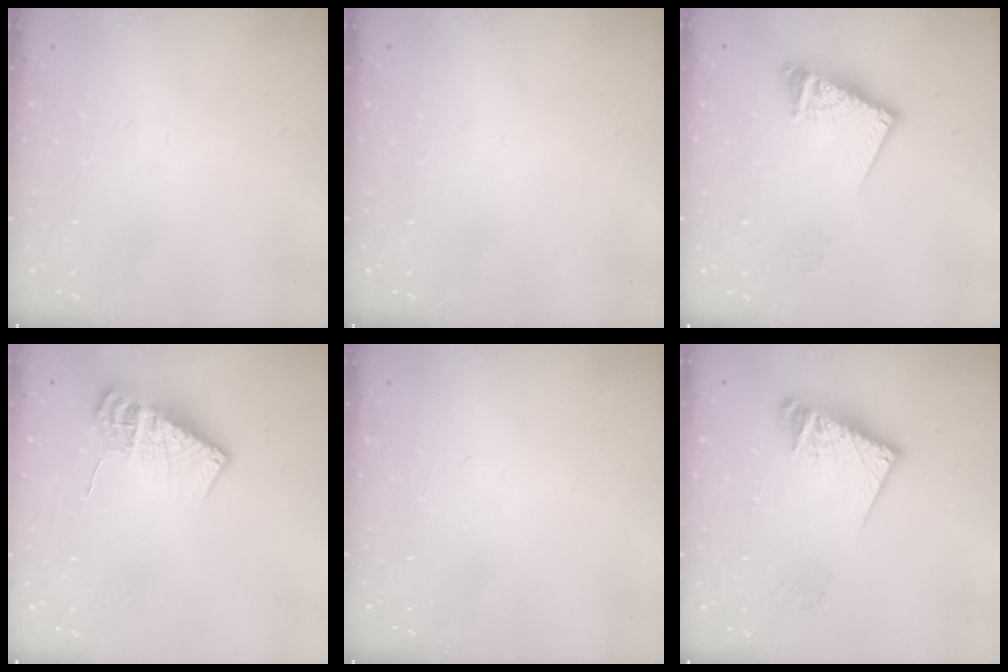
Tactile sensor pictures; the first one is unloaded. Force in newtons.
{"total": 0.0}
{"total": 11.7, "press": 11.7, "slide": 1.3}
{"total": 12.0, "press": 11.9, "slide": 1.0}
{"total": 0.0}
{"total": 12.4, "press": 12.3, "slide": 1.1}